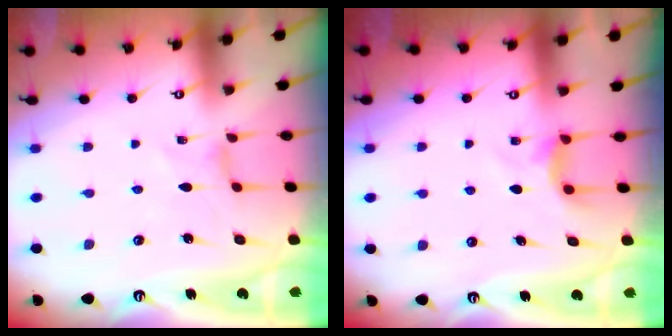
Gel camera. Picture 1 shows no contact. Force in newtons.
{"total": 4.1, "press": 4.1, "slide": 0.6}